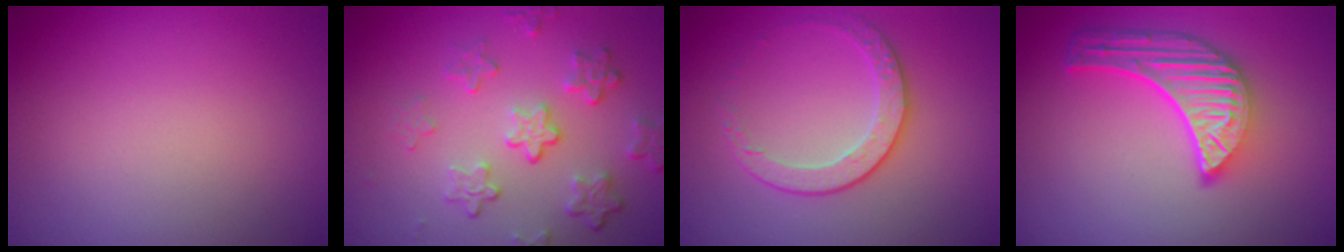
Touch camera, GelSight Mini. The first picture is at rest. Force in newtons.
{"total": 4.6, "press": 3.4, "slide": 3.1}
{"total": 2.4, "press": 1.9, "slide": 1.5}
{"total": 5.7, "press": 4.2, "slide": 3.8}